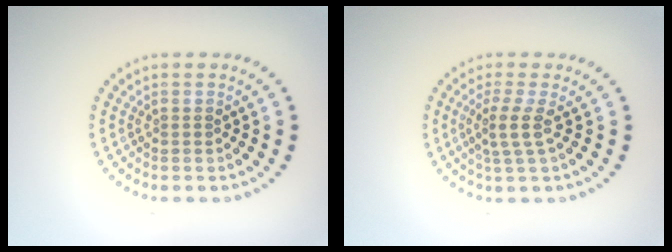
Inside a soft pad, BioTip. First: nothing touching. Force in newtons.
{"total": 2.1, "press": 1.6, "slide": 1.4}